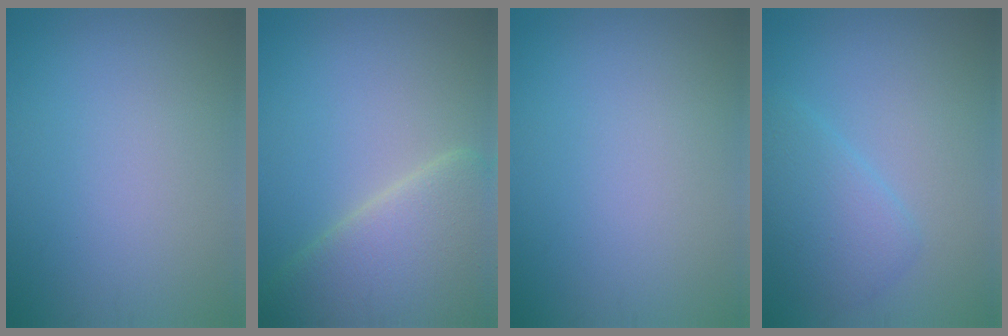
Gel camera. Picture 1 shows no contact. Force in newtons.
{"total": 8.7, "press": 8.7, "slide": 0.7}
{"total": 0.0}
{"total": 3.1, "press": 3.1, "slide": 0.1}